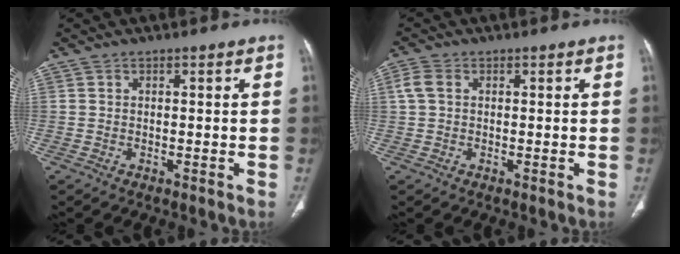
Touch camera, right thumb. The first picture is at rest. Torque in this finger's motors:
{"motor_torque": [-0.24, 0.34, 0.49, 0.02, 0.02]}